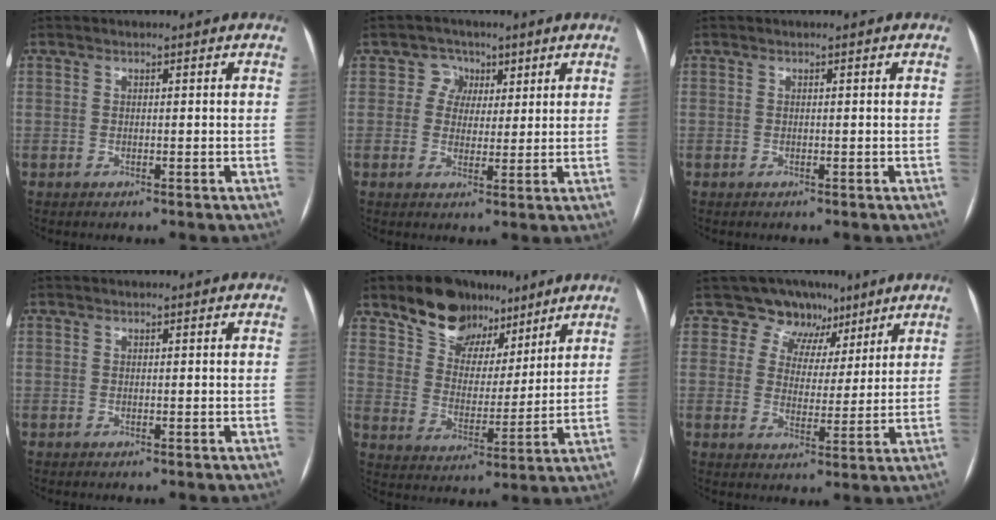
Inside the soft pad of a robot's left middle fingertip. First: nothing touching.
{"total": 4.2, "force": [1.7, 3.8, 0.4], "torque": [0.001, 0.011, 0.024]}
{"total": 0.0}
{"total": 0.0}
{"total": 11.2, "force": [8.2, 6.9, 3.4], "torque": [-0.055, 0.024, 0.142]}
{"total": 7.8, "force": [5.6, 5.4, 0.0], "torque": [0.012, 0.001, 0.075]}